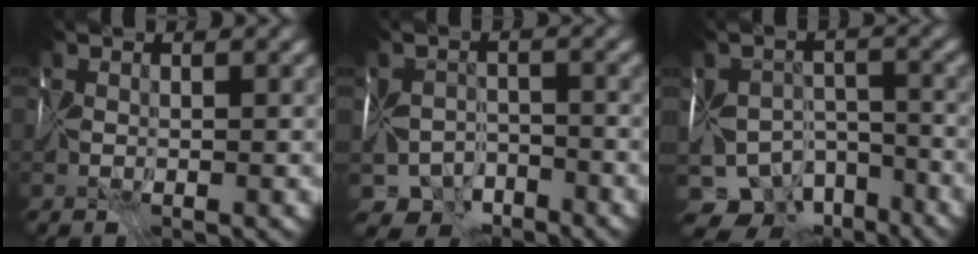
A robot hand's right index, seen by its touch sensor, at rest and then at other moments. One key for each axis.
{"total": 4.9, "fx": -3.7, "fy": 3.0, "fz": 1.4, "tx": -0.013, "ty": -0.006, "tz": -0.069}
{"total": 8.4, "fx": -6.4, "fy": 4.7, "fz": 3.0, "tx": -0.036, "ty": -0.007, "tz": -0.096}